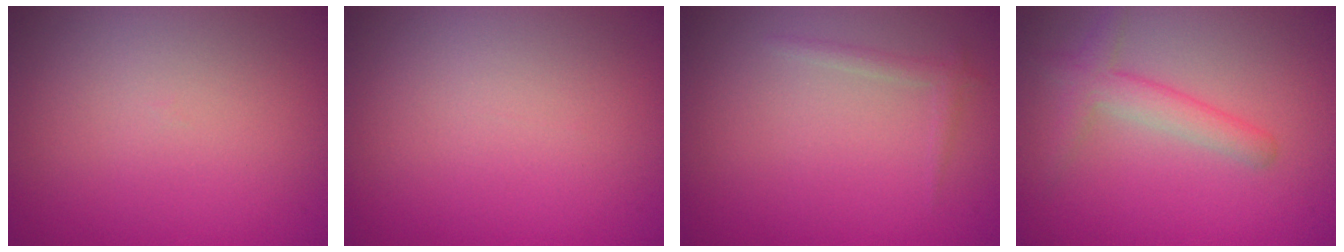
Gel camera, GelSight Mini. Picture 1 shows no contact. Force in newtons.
{"total": 0.0}
{"total": 1.0, "press": 1.0, "slide": 0.0}
{"total": 2.8, "press": 2.8, "slide": 0.1}